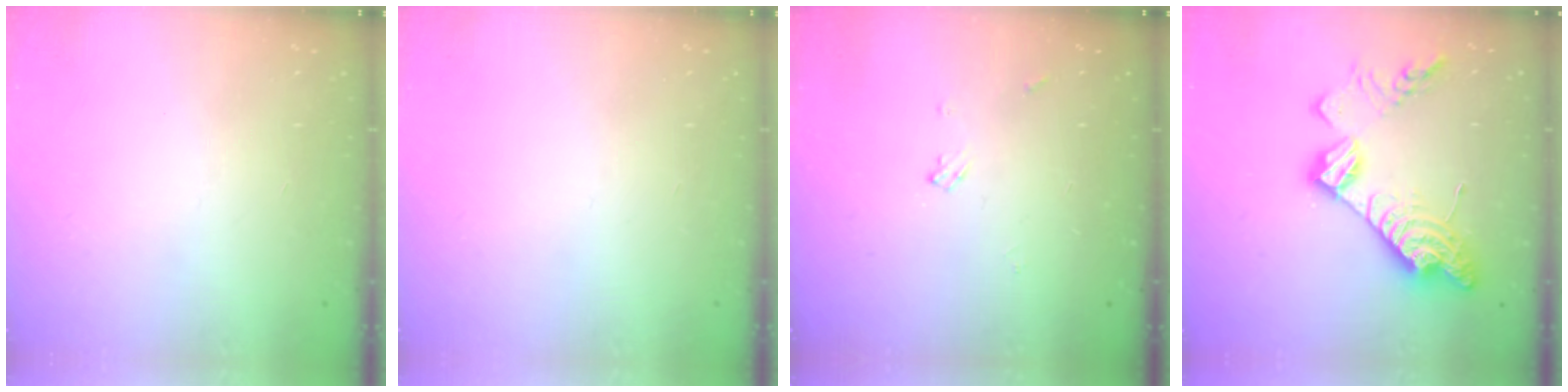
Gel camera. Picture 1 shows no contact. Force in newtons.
{"total": 0.0}
{"total": 3.9, "press": 3.8, "slide": 0.7}
{"total": 18.0, "press": 18.0, "slide": 1.1}